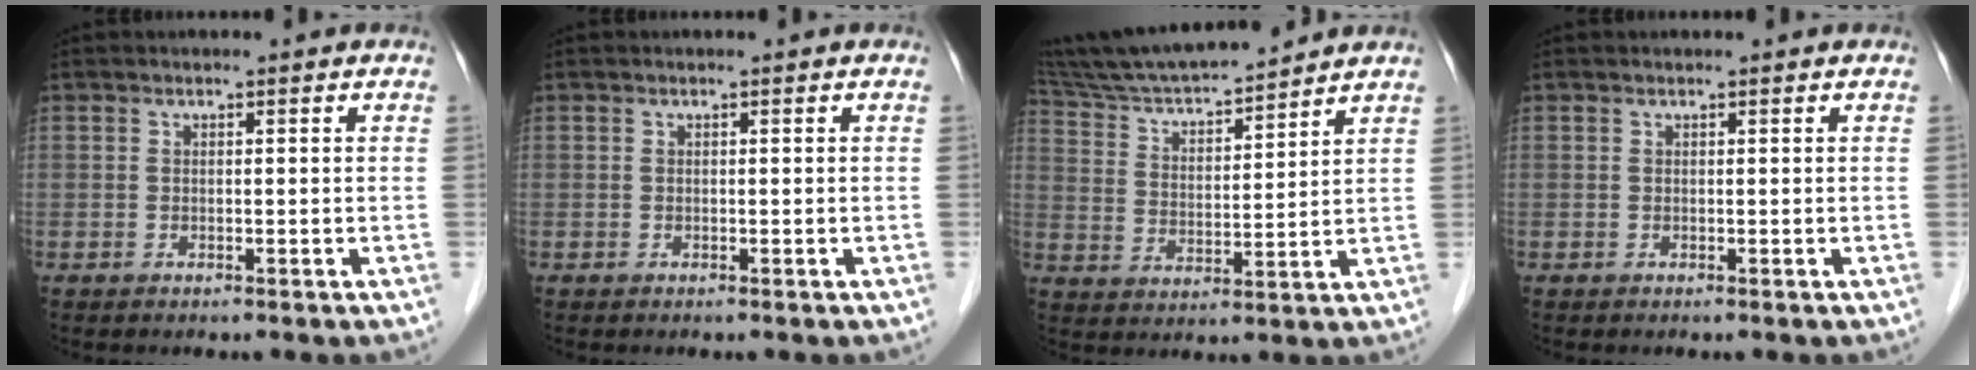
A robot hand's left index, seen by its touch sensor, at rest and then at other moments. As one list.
[{"total": 0.0}, {"total": 14.6, "force": [13.5, 0.9, 5.6], "torque": [-0.103, 0.010, 0.237]}, {"total": 0.0}]